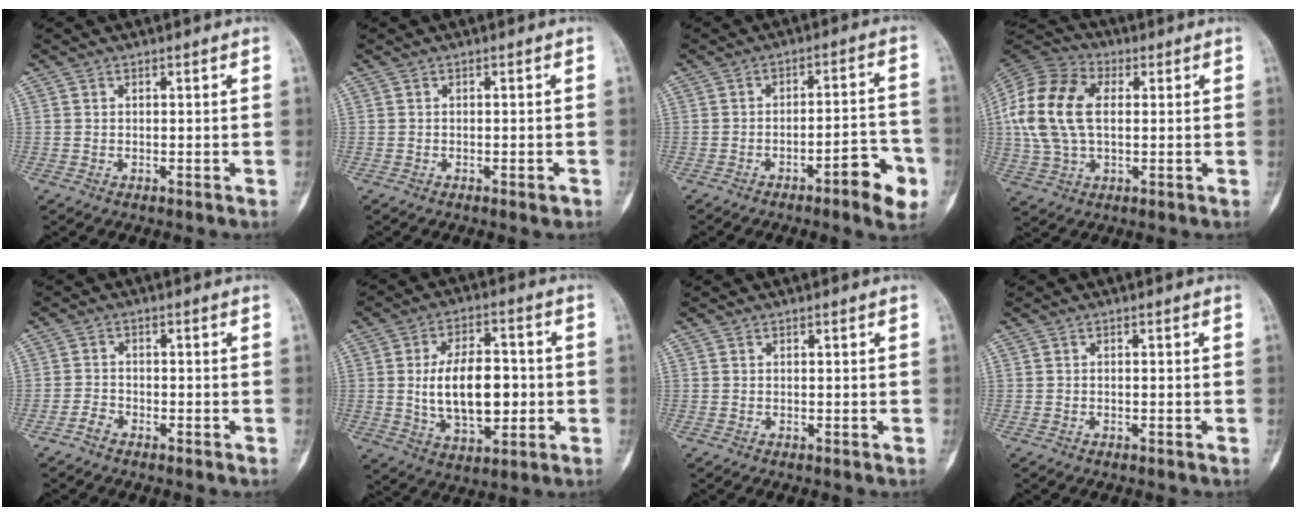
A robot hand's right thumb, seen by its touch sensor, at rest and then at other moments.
{"total": 1.1, "force": [-0.6, 0.3, 0.8], "torque": [-0.014, -0.001, -0.008]}
{"total": 9.2, "force": [-4.6, 2.4, 7.5], "torque": [-0.094, 0.033, -0.062]}
{"total": 17.4, "force": [1.8, 10.7, 13.6], "torque": [-0.293, 0.020, 0.032]}
{"total": 2.1, "force": [-1.7, 1.0, 0.7], "torque": [-0.017, 0.008, -0.034]}
{"total": 14.6, "force": [-0.4, 8.3, 12.0], "torque": [-0.176, 0.007, 0.003]}
{"total": 0.0}
{"total": 0.0}